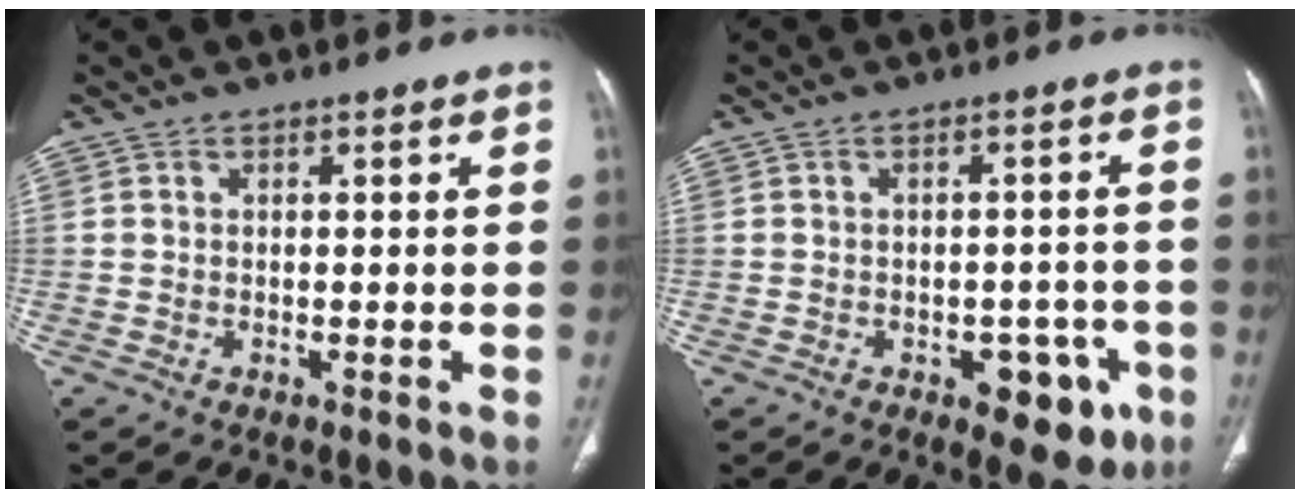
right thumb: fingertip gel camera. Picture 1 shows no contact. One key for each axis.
{"total": 8.7, "fx": -3.8, "fy": 4.9, "fz": 6.1, "tx": -0.038, "ty": 0.016, "tz": -0.040}